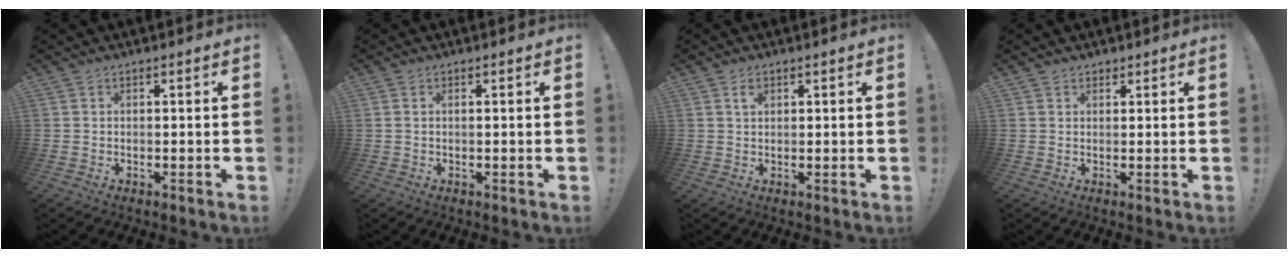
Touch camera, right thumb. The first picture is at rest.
{"total": 0.7, "force": [0.2, 0.0, 0.6], "torque": [-0.009, -0.002, 0.003]}
{"total": 2.2, "force": [1.1, 1.3, 1.5], "torque": [-0.017, -0.003, 0.017]}
{"total": 1.5, "force": [1.2, 0.9, 0.2], "torque": [0.000, -0.004, 0.023]}